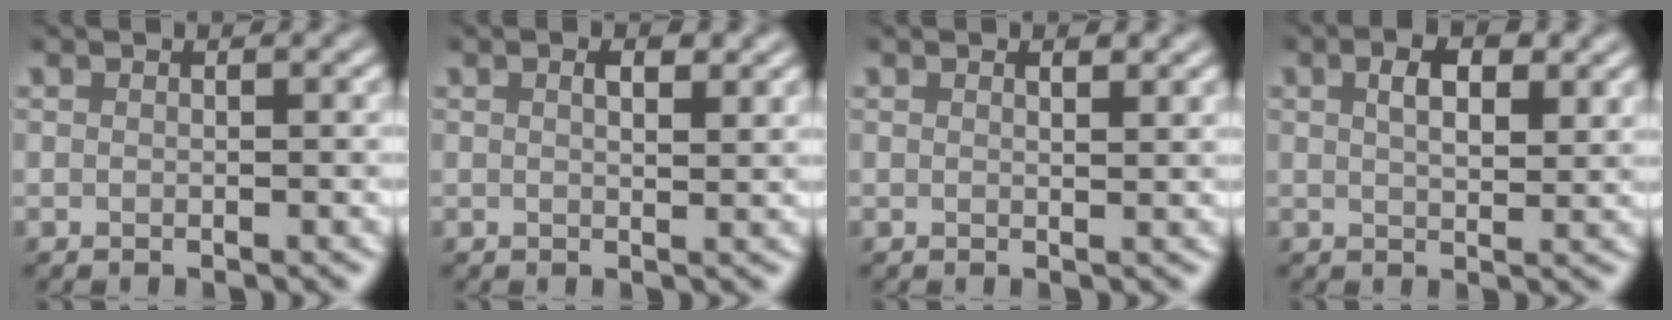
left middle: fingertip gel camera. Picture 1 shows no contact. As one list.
[{"total": 1.9, "force": [1.0, 0.7, 1.5], "torque": [-0.023, 0.000, 0.017]}, {"total": 1.0, "force": [0.8, 0.2, 0.7], "torque": [-0.010, -0.001, 0.012]}, {"total": 3.8, "force": [1.4, 1.8, 2.9], "torque": [-0.054, 0.004, 0.027]}]